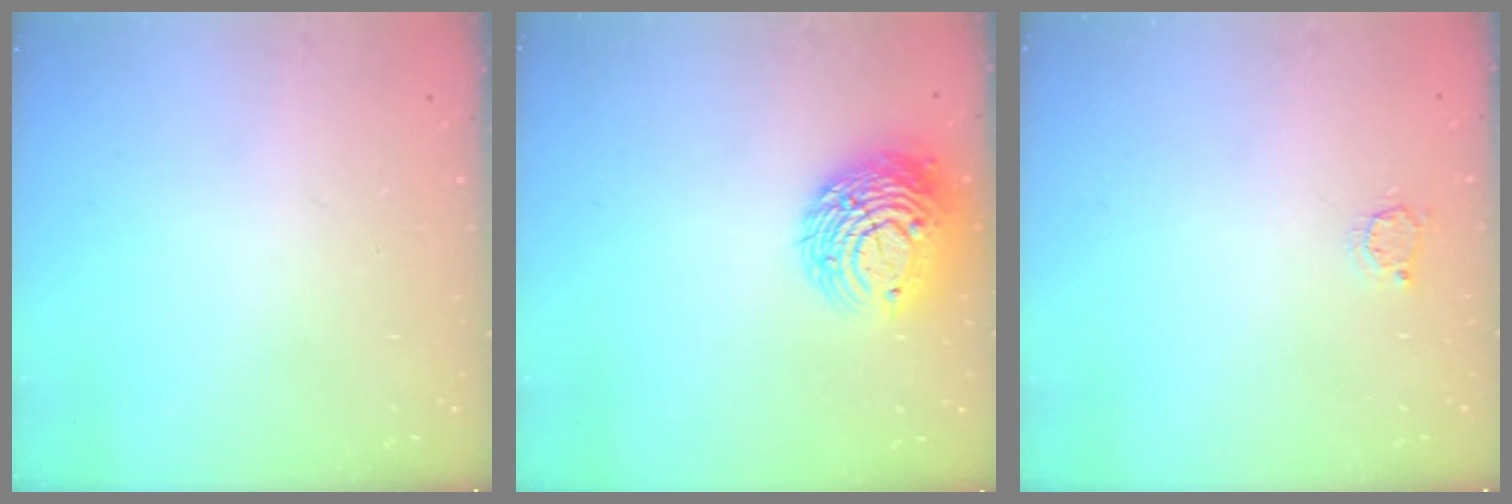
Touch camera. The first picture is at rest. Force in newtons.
{"total": 12.8, "press": 12.8, "slide": 1.1}
{"total": 2.7, "press": 2.7, "slide": 0.4}